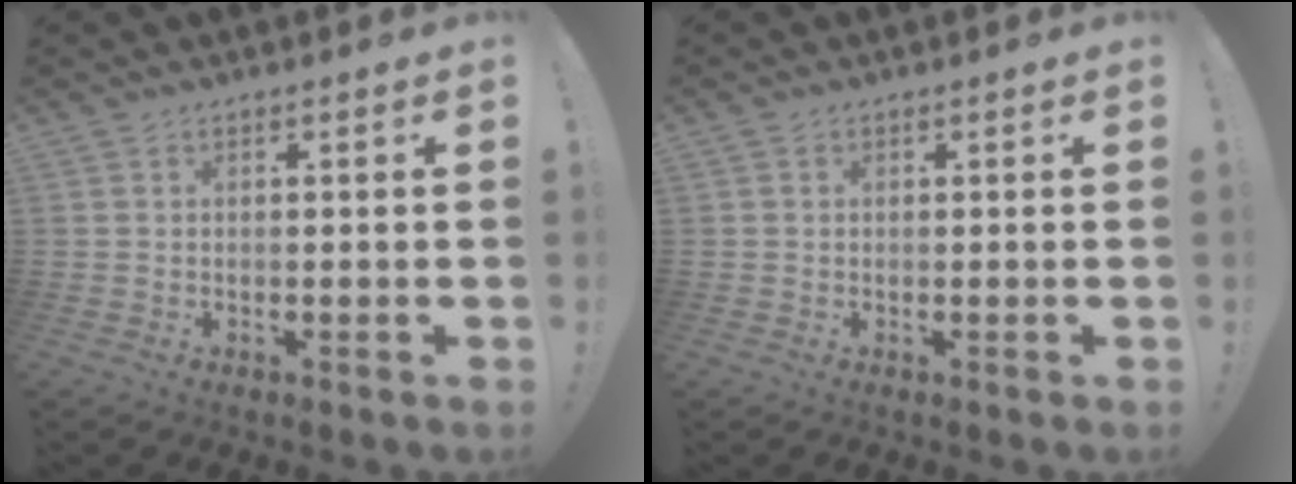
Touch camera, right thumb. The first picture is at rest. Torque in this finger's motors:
{"motor_torque": [0.33, 0.16, -0.21, 0.06, 0.05]}